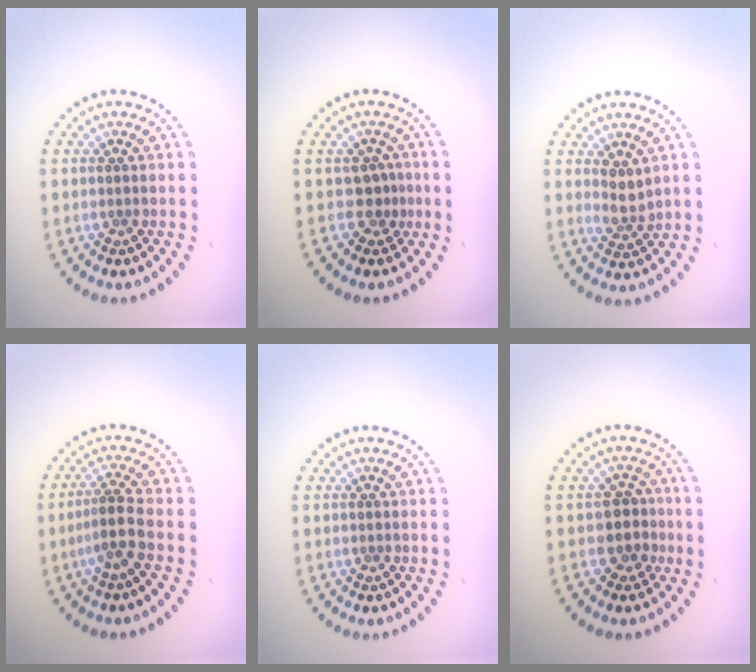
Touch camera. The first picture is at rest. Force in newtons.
{"total": 1.8, "press": 1.3, "slide": 1.3}
{"total": 1.9, "press": 1.5, "slide": 1.2}
{"total": 2.6, "press": 1.9, "slide": 1.8}
{"total": 0.0}
{"total": 2.3, "press": 1.9, "slide": 1.2}